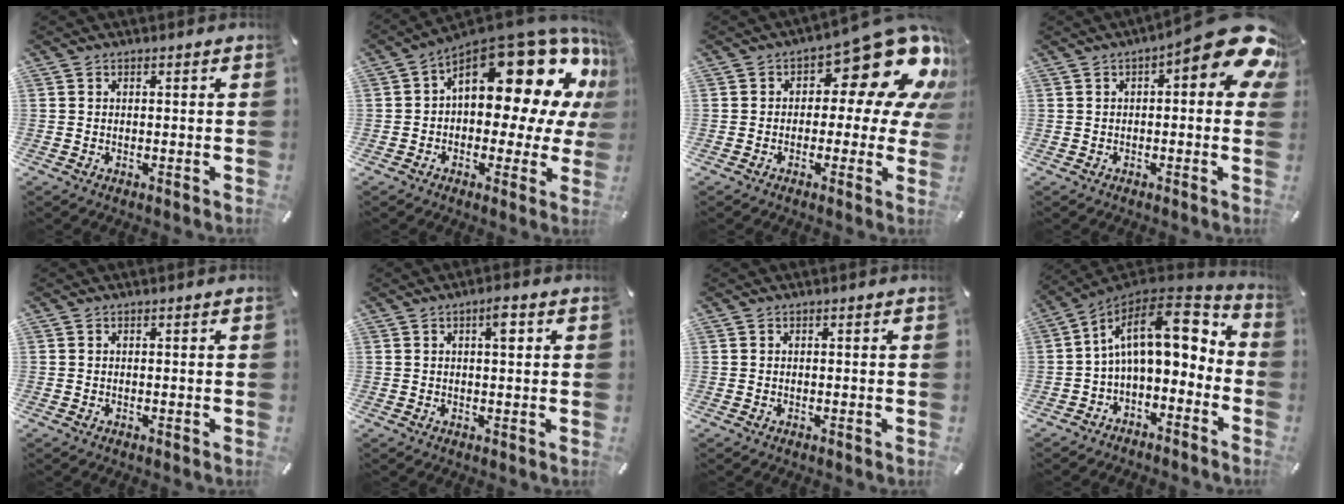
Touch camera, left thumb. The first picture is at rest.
{"total": 23.1, "force": [9.8, 11.8, 17.3], "torque": [-0.219, -0.082, 0.166]}
{"total": 17.4, "force": [8.5, 8.1, 12.9], "torque": [-0.163, -0.061, 0.137]}
{"total": 12.8, "force": [5.2, 4.0, 10.9], "torque": [-0.143, -0.047, 0.086]}
{"total": 0.0}
{"total": 3.3, "force": [1.1, 0.9, 3.0], "torque": [-0.047, 0.001, 0.011]}
{"total": 0.0}
{"total": 17.3, "force": [3.4, 9.2, 14.2], "torque": [-0.247, -0.007, 0.058]}